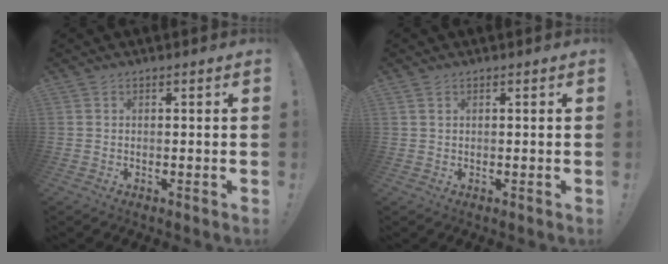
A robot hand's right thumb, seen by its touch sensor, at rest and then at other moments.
{"total": 1.0, "force": [0.7, 0.6, 0.4], "torque": [-0.001, -0.002, 0.011]}